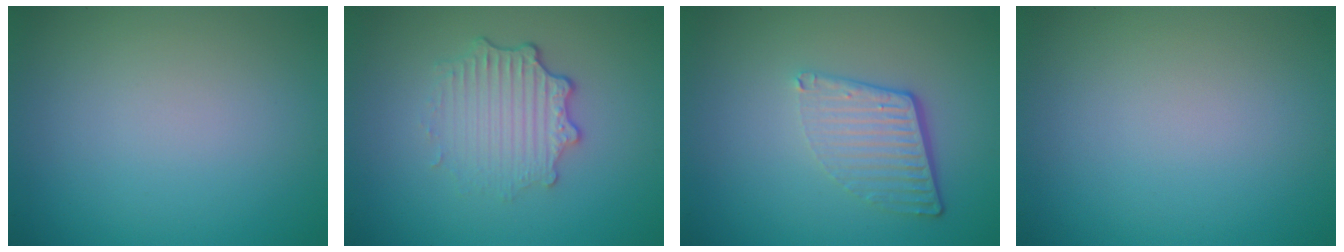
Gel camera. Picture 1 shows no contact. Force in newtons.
{"total": 3.5, "press": 2.8, "slide": 2.2}
{"total": 4.2, "press": 2.7, "slide": 3.2}
{"total": 0.0}